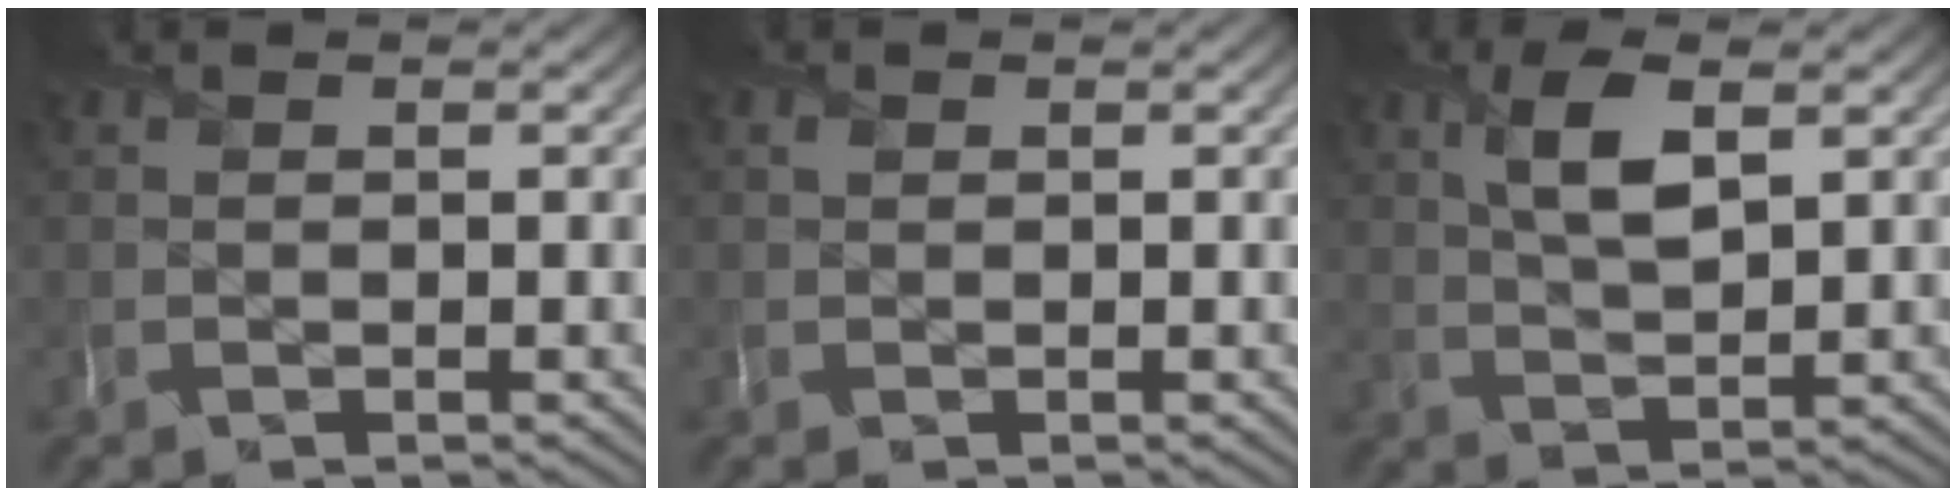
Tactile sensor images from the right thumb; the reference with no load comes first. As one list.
[{"total": 0.5, "force": [0.2, 0.5, -0.1], "torque": [0.001, -0.004, 0.004]}, {"total": 5.5, "force": [2.3, 2.1, 4.5], "torque": [-0.100, -0.001, 0.044]}]